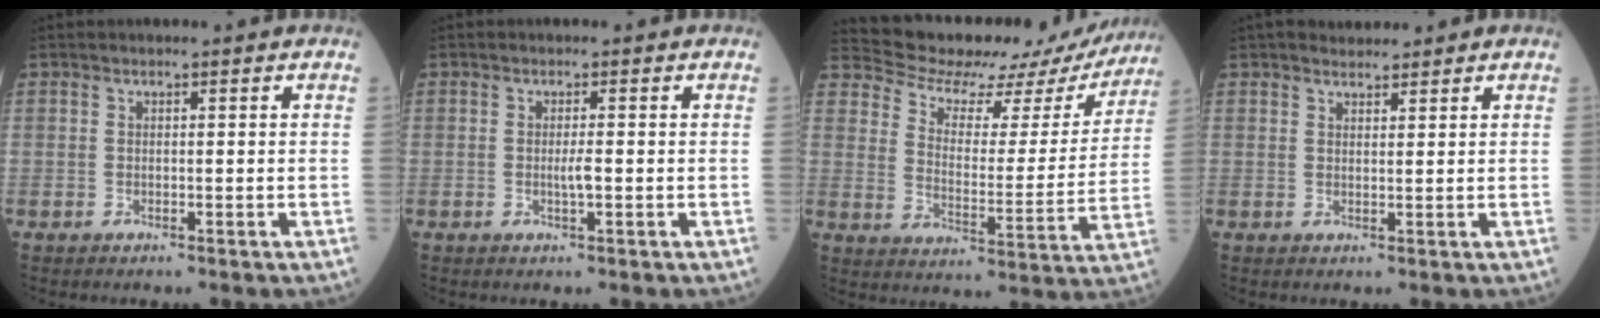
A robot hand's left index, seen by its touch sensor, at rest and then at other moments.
{"total": 1.5, "force": [-0.6, 0.0, 1.4], "torque": [-0.029, -0.006, -0.010]}
{"total": 18.6, "force": [17.4, 5.4, 3.5], "torque": [-0.041, -0.033, 0.217]}
{"total": 2.0, "force": [1.9, 0.7, 0.4], "torque": [-0.008, 0.007, 0.029]}